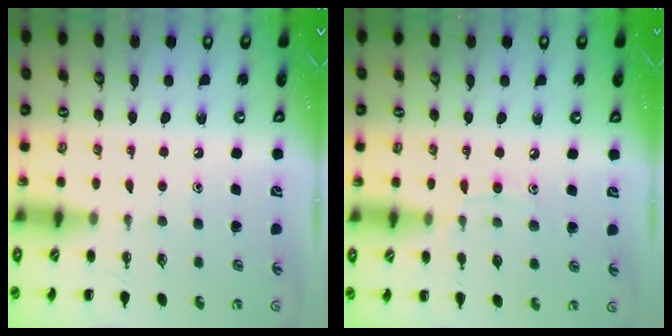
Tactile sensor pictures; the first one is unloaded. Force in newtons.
{"total": 5.9, "press": 5.7, "slide": 1.6}